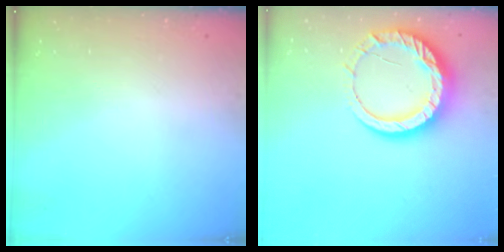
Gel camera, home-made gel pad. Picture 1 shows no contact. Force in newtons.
{"total": 14.3, "press": 14.3, "slide": 1.3}